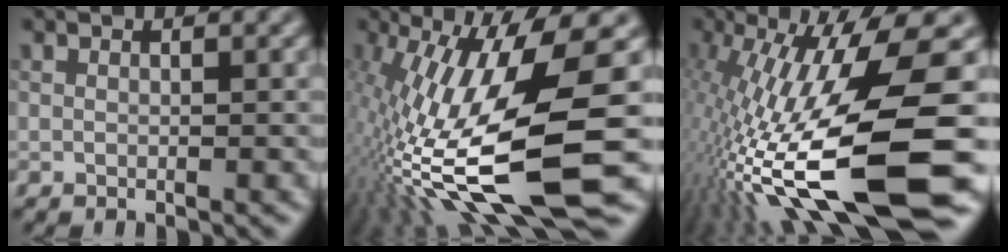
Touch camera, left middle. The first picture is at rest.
{"total": 15.1, "force": [-4.3, 3.3, 14.1], "torque": [-0.279, 0.005, -0.064]}
{"total": 16.8, "force": [-5.4, 2.9, 15.7], "torque": [-0.288, -0.003, -0.083]}